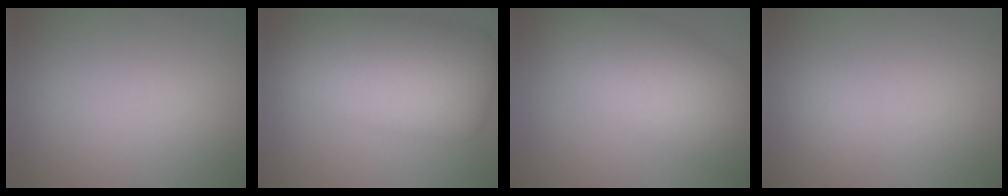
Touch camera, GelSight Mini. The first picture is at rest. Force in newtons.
{"total": 9.6, "press": 9.6, "slide": 0.3}
{"total": 8.1, "press": 8.1, "slide": 0.3}
{"total": 0.8, "press": 0.8, "slide": 0.0}